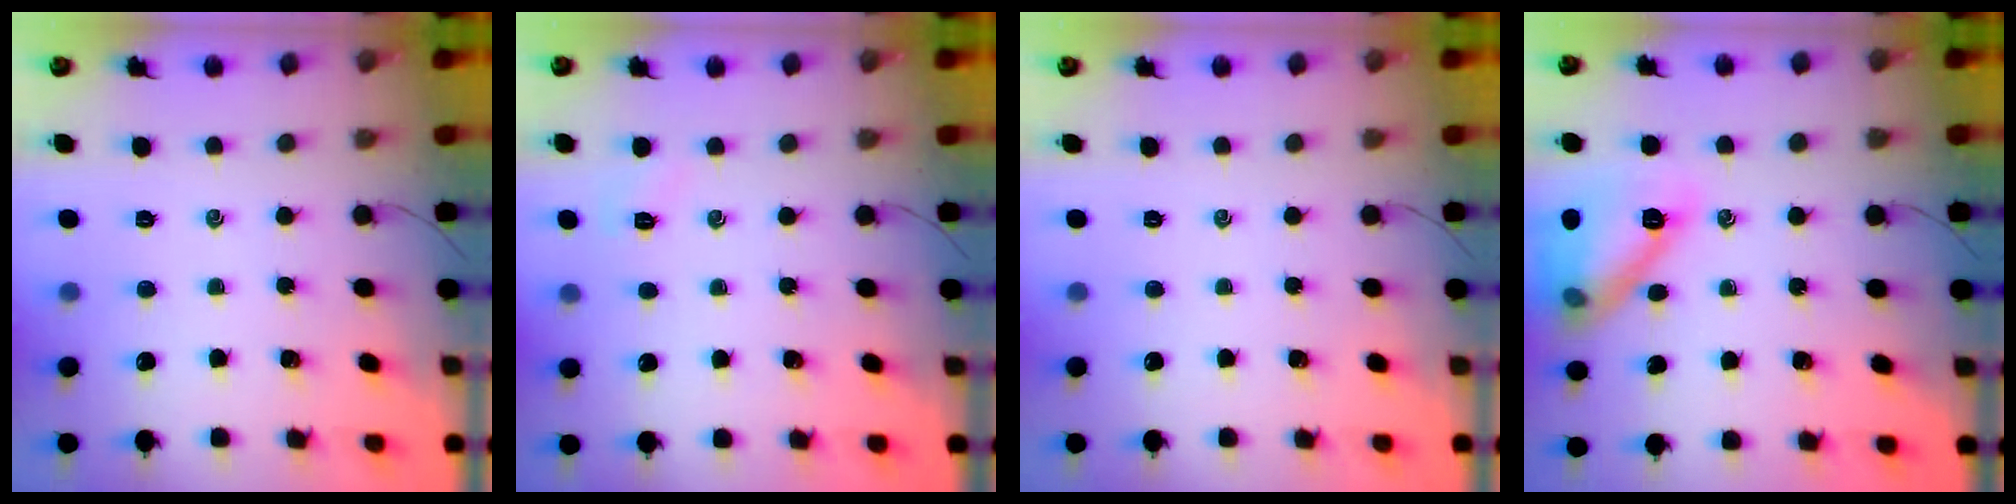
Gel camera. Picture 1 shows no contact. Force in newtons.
{"total": 3.1, "press": 3.0, "slide": 0.8}
{"total": 0.0}
{"total": 13.9, "press": 13.9, "slide": 0.3}